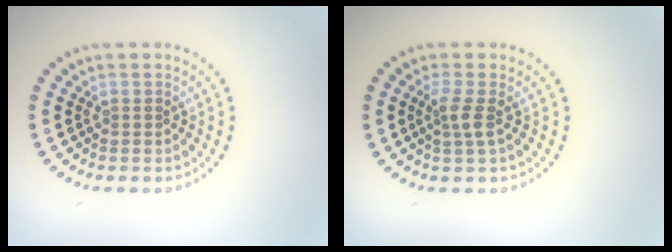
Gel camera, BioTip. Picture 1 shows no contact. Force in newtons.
{"total": 1.7, "press": 1.4, "slide": 1.0}